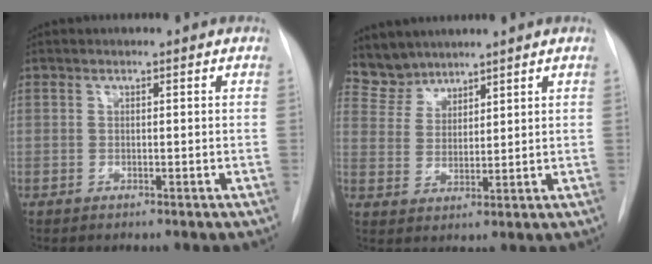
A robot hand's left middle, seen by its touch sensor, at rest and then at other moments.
{"total": 4.9, "force": [4.6, 1.7, -0.4], "torque": [0.009, 0.008, 0.098]}